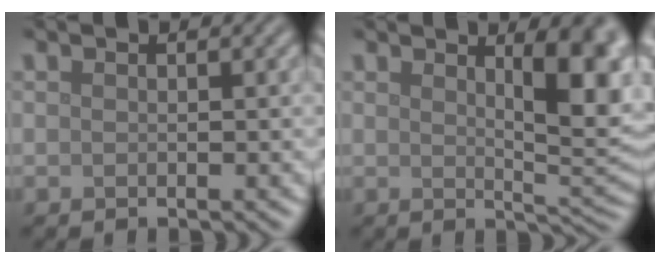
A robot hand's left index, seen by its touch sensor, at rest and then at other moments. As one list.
[{"total": 6.3, "force": [2.2, 1.9, 5.6], "torque": [-0.064, -0.006, 0.036]}]